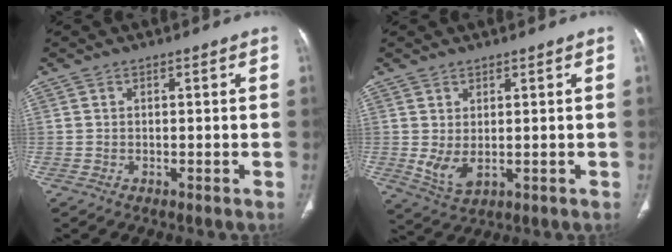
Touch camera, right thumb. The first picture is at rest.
{"total": 4.6, "force": [0.2, 2.3, 3.9], "torque": [-0.078, -0.009, 0.018]}